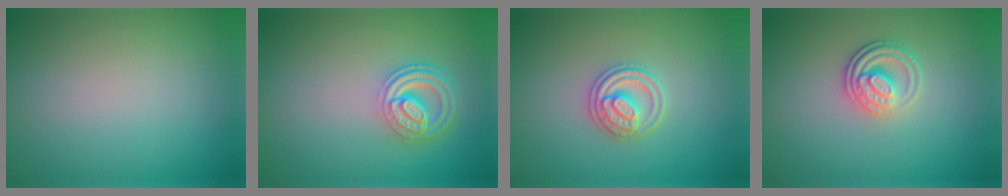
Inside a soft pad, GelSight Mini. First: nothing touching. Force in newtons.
{"total": 4.6, "press": 3.6, "slide": 2.9}
{"total": 2.8, "press": 2.7, "slide": 0.5}
{"total": 3.4, "press": 2.6, "slide": 2.2}